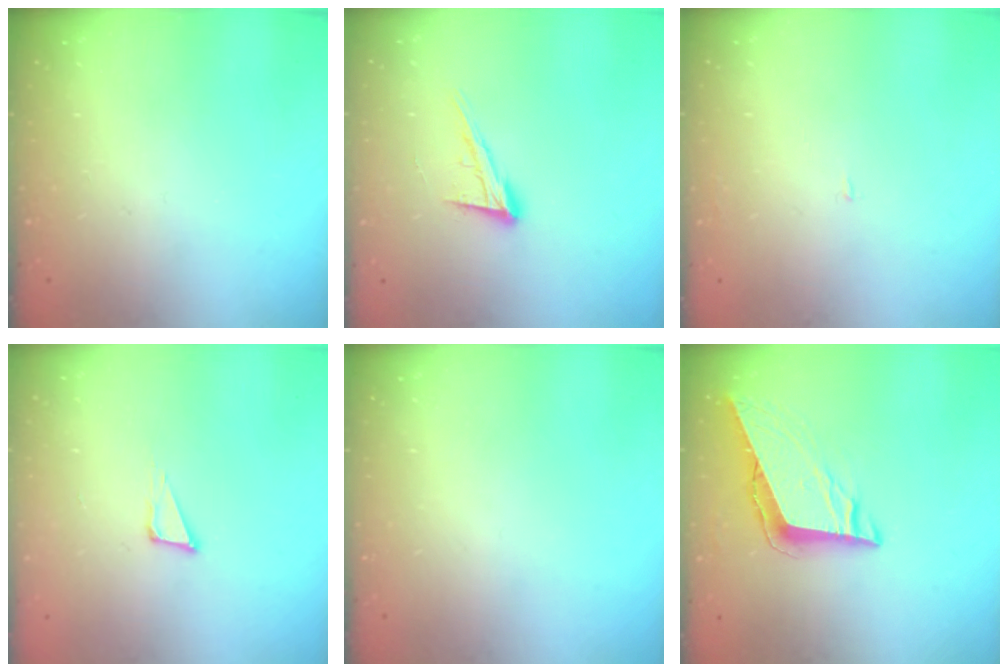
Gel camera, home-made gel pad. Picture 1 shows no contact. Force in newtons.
{"total": 12.3, "press": 12.0, "slide": 2.5}
{"total": 1.2, "press": 1.2, "slide": 0.1}
{"total": 4.0, "press": 3.9, "slide": 0.8}
{"total": 0.0}
{"total": 8.6, "press": 8.5, "slide": 1.3}